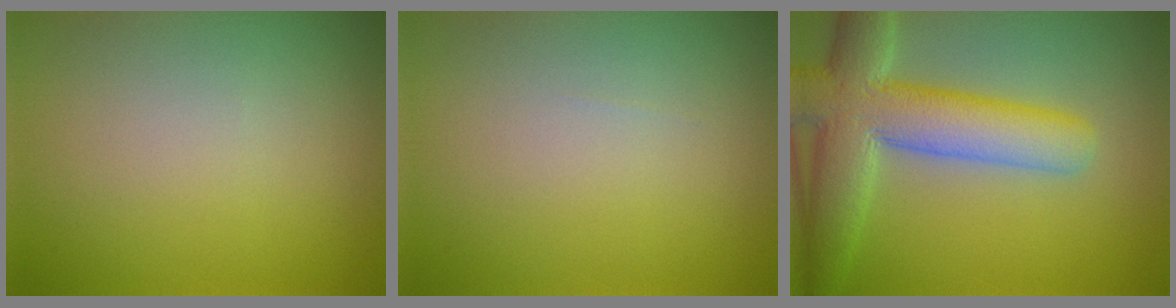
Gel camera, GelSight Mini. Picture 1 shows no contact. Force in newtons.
{"total": 0.0}
{"total": 8.6, "press": 8.6, "slide": 0.7}